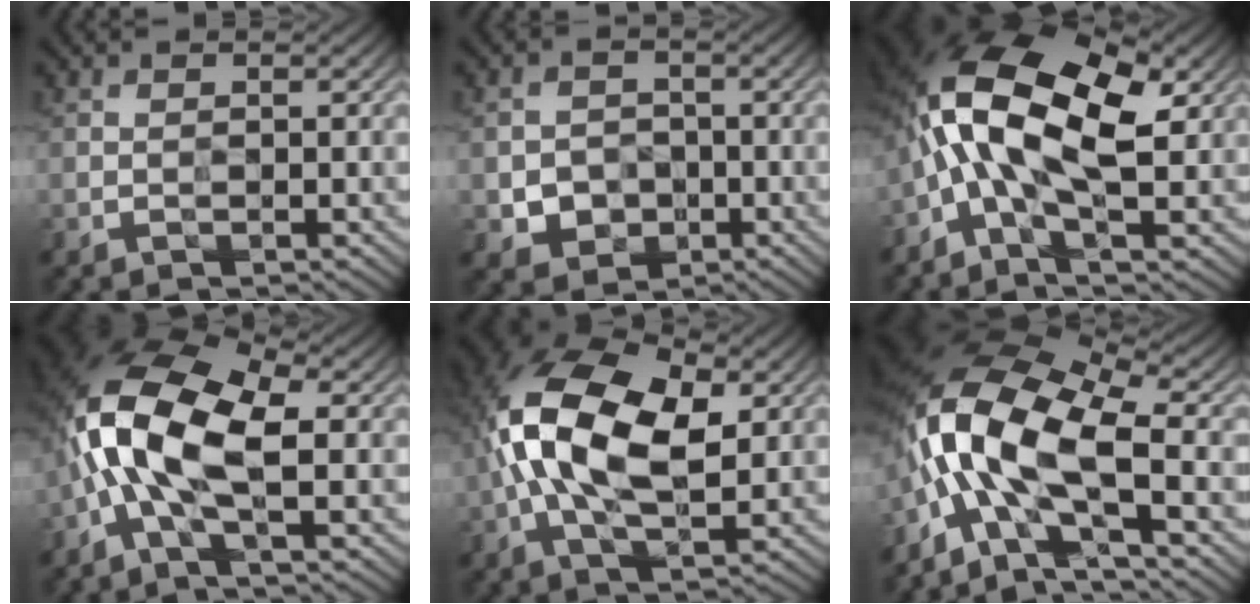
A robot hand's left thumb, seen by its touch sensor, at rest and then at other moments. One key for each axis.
{"total": 3.5, "fx": -1.1, "fy": 3.0, "fz": 1.3, "tx": -0.033, "ty": -0.004, "tz": -0.024}
{"total": 14.8, "fx": 1.1, "fy": 6.5, "fz": 13.2, "tx": -0.275, "ty": 0.023, "tz": -0.006}
{"total": 12.4, "fx": -0.8, "fy": 5.2, "fz": 11.2, "tx": -0.257, "ty": 0.016, "tz": -0.031}
{"total": 14.2, "fx": 1.4, "fy": 7.7, "fz": 11.8, "tx": -0.260, "ty": 0.023, "tz": 0.017}
{"total": 14.1, "fx": -3.3, "fy": 5.4, "fz": 12.6, "tx": -0.278, "ty": 0.002, "tz": -0.072}